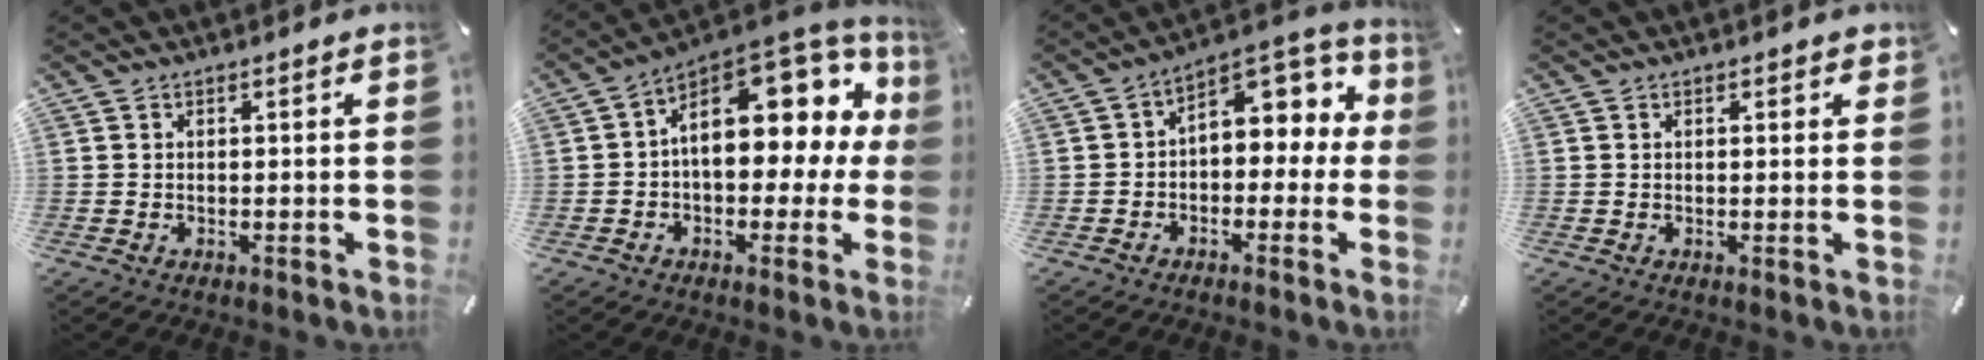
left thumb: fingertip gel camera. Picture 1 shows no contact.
{"total": 17.9, "force": [5.5, 10.7, 13.2], "torque": [-0.170, -0.040, 0.097]}
{"total": 7.7, "force": [2.3, 5.6, 4.6], "torque": [-0.058, -0.025, 0.039]}
{"total": 0.7, "force": [0.3, 0.5, 0.3], "torque": [0.002, 0.000, 0.004]}